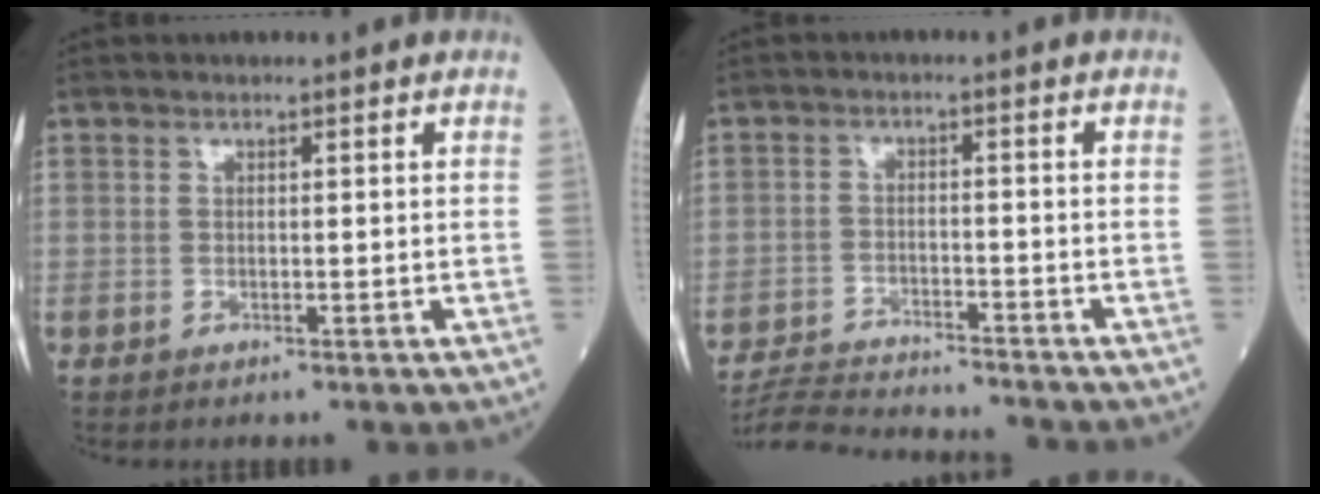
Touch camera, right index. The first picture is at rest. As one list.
[{"total": 10.2, "force": [-10.0, 0.2, 2.3], "torque": [-0.042, -0.002, -0.165]}]